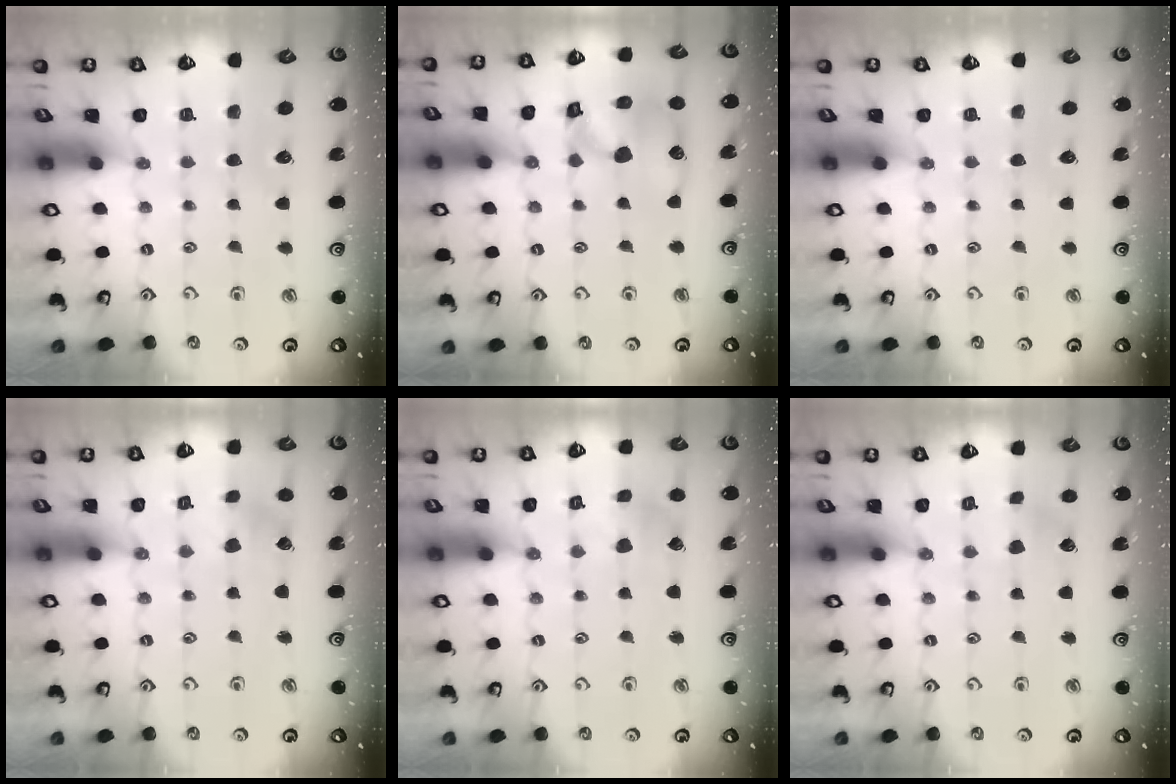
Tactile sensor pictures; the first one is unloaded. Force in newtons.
{"total": 12.5, "press": 12.4, "slide": 1.7}
{"total": 0.0}
{"total": 2.1, "press": 2.1, "slide": 0.3}
{"total": 2.4, "press": 2.4, "slide": 0.3}
{"total": 2.6, "press": 2.6, "slide": 0.2}